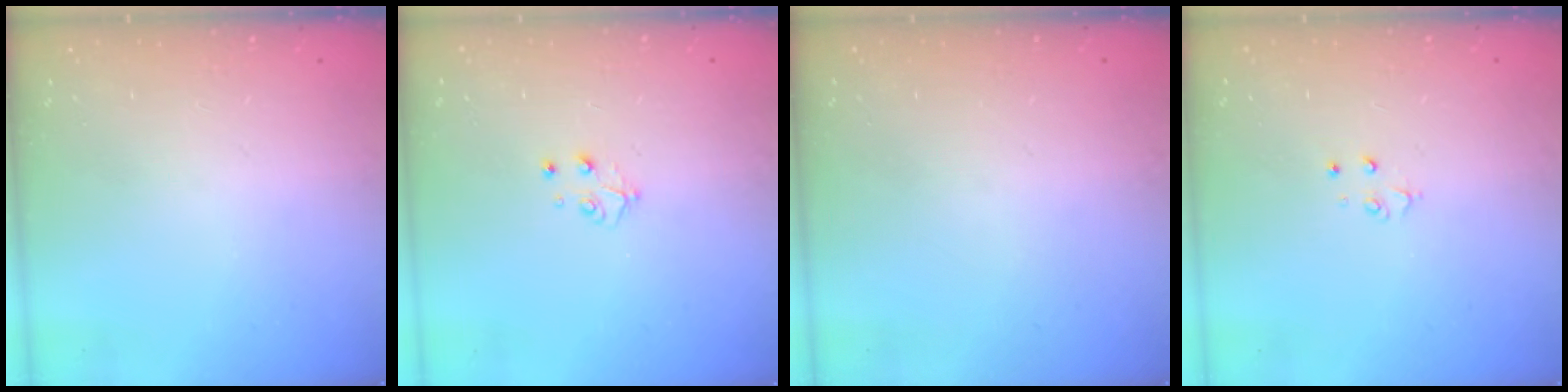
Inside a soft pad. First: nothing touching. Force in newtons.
{"total": 3.4, "press": 3.4, "slide": 0.4}
{"total": 0.0}
{"total": 2.8, "press": 2.8, "slide": 0.3}